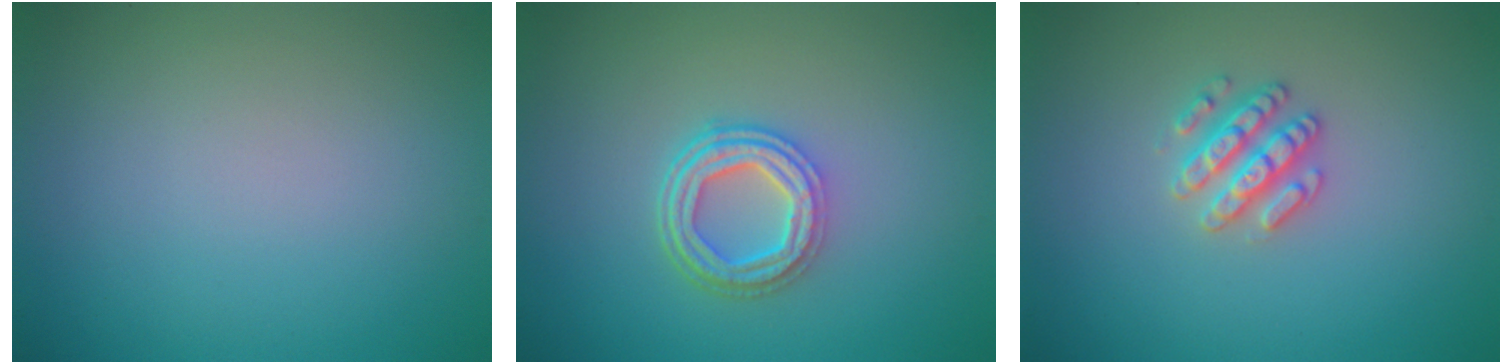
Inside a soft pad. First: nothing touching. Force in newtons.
{"total": 4.3, "press": 3.3, "slide": 2.7}
{"total": 2.6, "press": 2.6, "slide": 0.3}